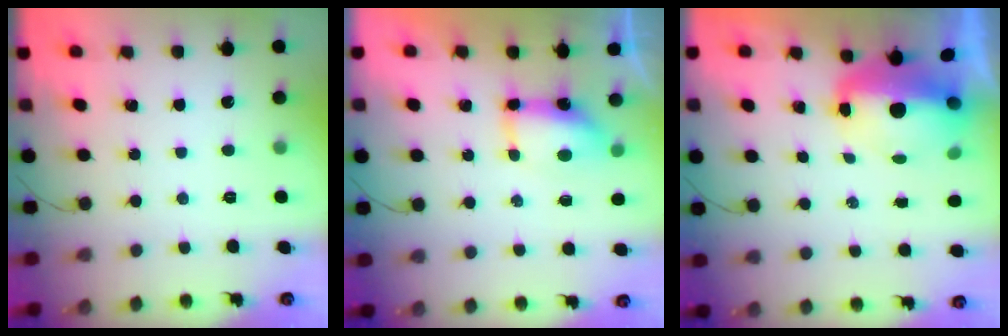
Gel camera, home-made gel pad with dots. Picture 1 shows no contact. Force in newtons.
{"total": 7.1, "press": 7.1, "slide": 0.5}
{"total": 13.3, "press": 9.2, "slide": 9.6}